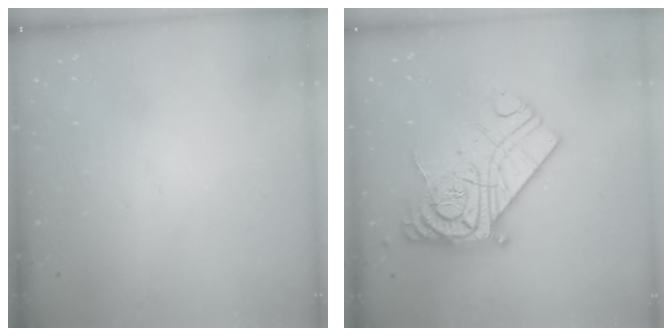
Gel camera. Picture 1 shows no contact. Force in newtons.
{"total": 21.6, "press": 21.5, "slide": 2.2}